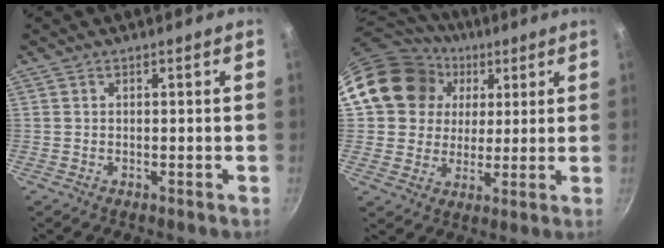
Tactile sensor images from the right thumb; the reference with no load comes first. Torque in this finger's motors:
{"motor_torque": [-0.87, 1.26, 0.48, -0.44, 0.15]}